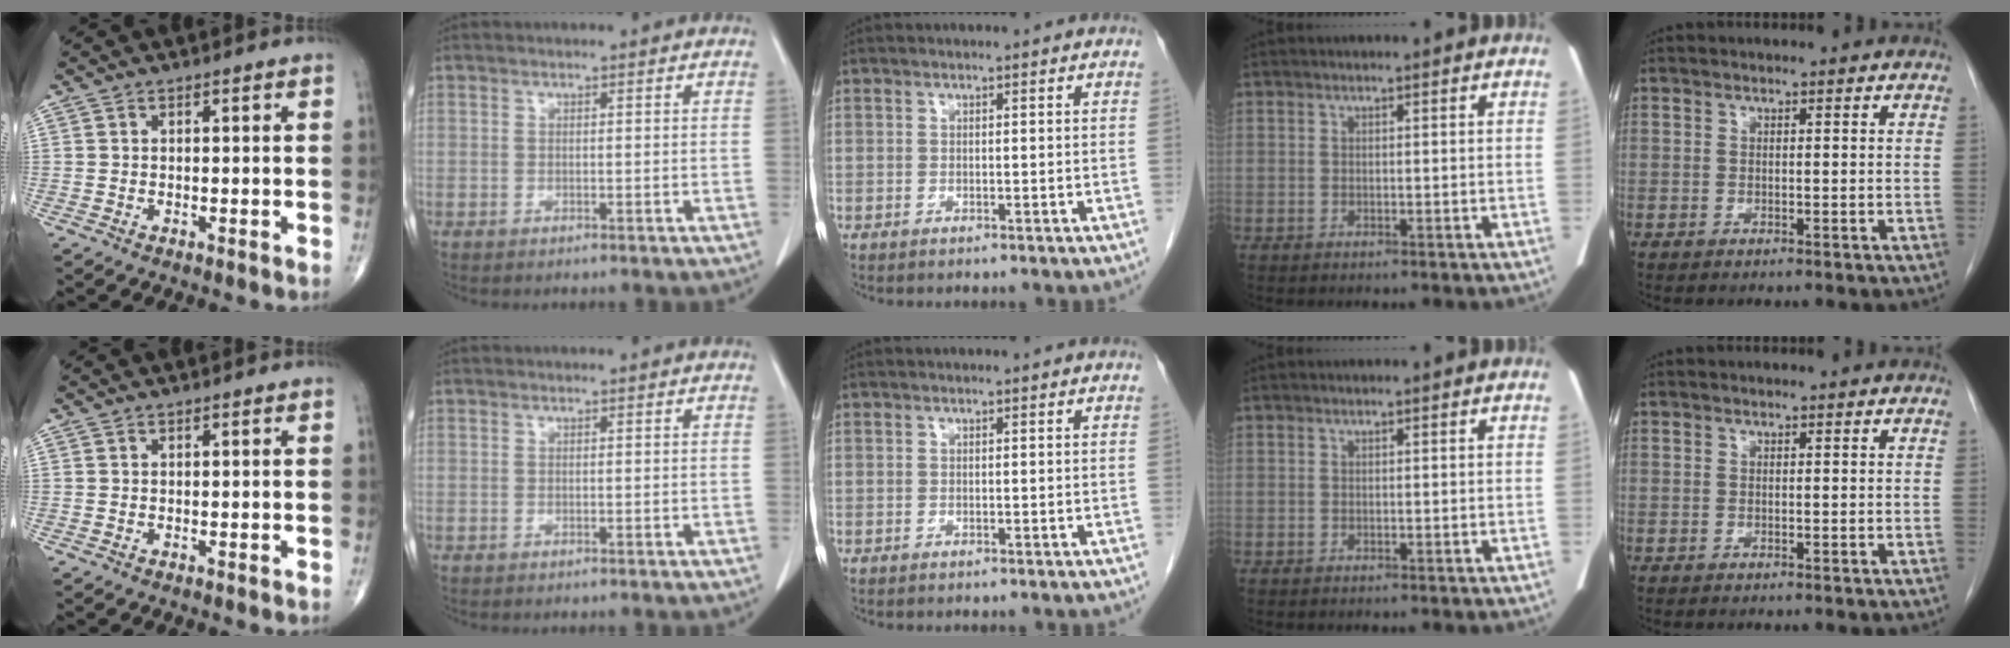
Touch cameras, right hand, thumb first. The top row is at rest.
{}